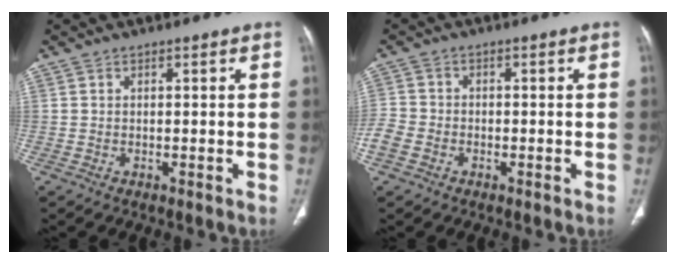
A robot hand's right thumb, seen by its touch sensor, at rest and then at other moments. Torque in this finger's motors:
{"motor_torque": [2.50, 2.21, 1.82, -0.95, 0.24]}